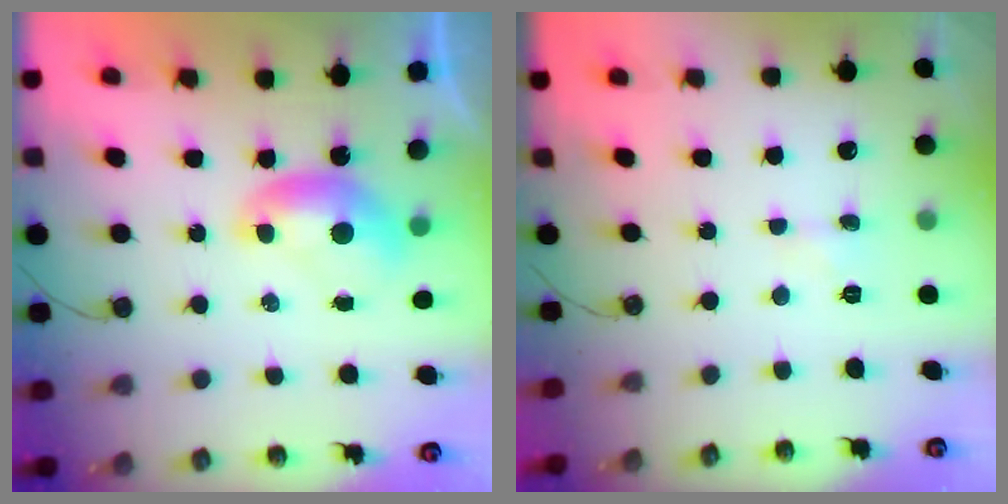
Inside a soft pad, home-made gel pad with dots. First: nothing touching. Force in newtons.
{"total": 0.5, "press": 0.5, "slide": 0.2}